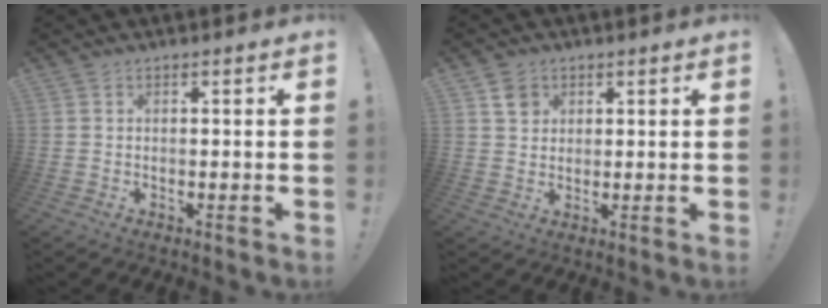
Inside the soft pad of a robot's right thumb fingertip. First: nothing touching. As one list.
[{"total": 4.3, "force": [2.2, 3.5, 1.0], "torque": [0.002, -0.011, 0.038]}]